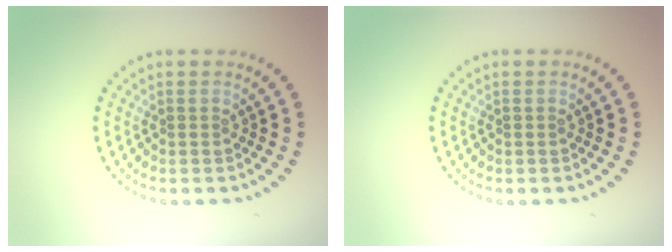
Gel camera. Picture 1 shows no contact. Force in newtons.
{"total": 0.0}